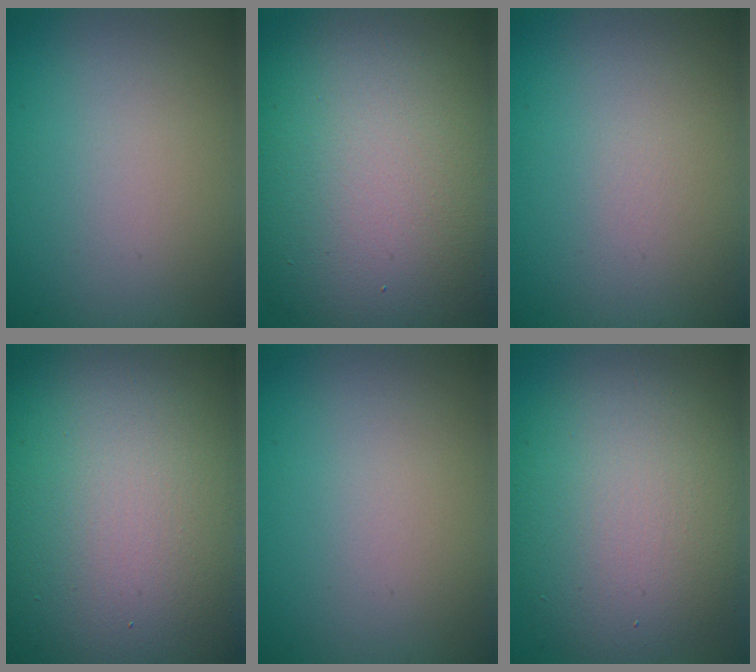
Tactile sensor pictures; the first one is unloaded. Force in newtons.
{"total": 14.9, "press": 14.9, "slide": 0.6}
{"total": 0.0}
{"total": 22.9, "press": 22.9, "slide": 1.3}
{"total": 0.0}
{"total": 9.3, "press": 9.3, "slide": 0.4}